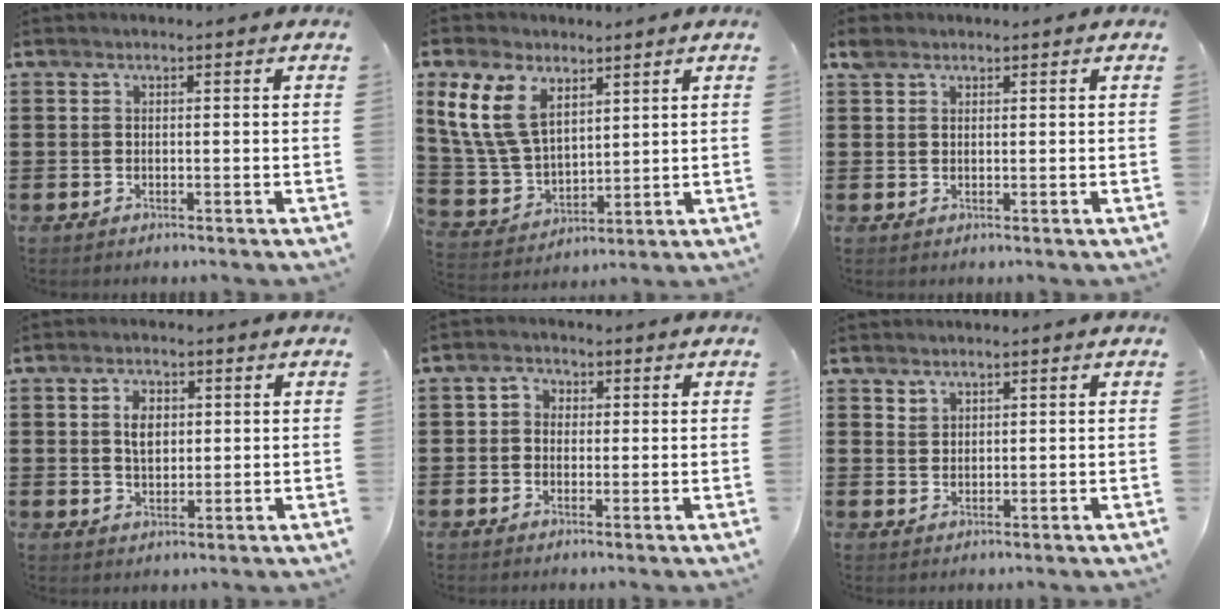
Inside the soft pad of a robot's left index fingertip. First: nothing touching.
{"total": 11.3, "force": [5.9, 6.8, 6.8], "torque": [-0.183, 0.004, 0.109]}
{"total": 1.6, "force": [1.3, 0.9, 0.4], "torque": [-0.012, 0.005, 0.025]}
{"total": 3.9, "force": [0.9, 2.4, 3.0], "torque": [-0.056, 0.008, 0.013]}
{"total": 2.3, "force": [-0.1, 2.3, 0.4], "torque": [-0.020, 0.011, -0.008]}
{"total": 1.8, "force": [1.5, 0.9, 0.1], "torque": [-0.005, 0.001, 0.031]}